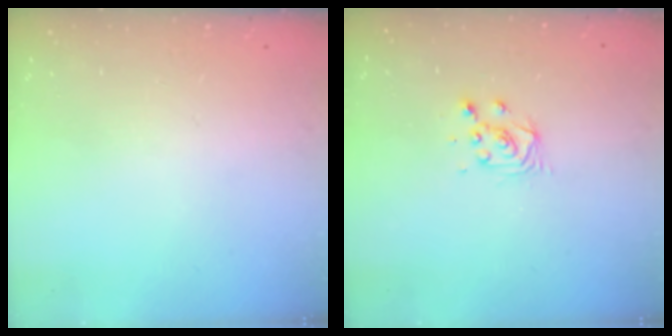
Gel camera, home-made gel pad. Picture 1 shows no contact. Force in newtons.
{"total": 4.7, "press": 4.7, "slide": 0.5}